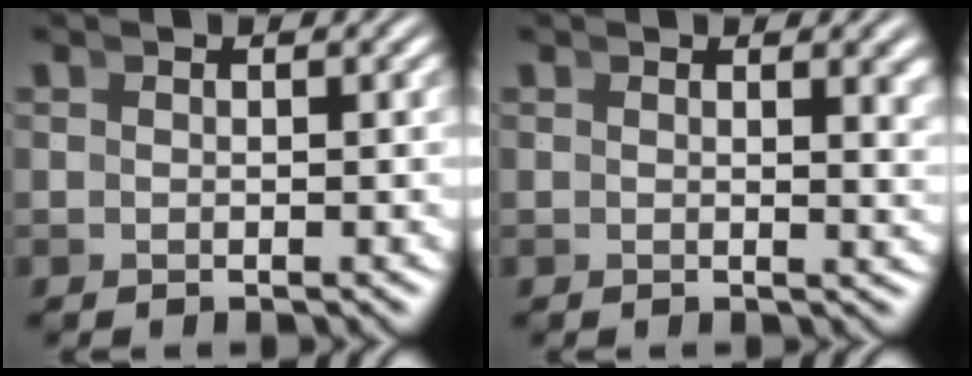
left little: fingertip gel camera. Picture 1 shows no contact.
{"total": 1.3, "force": [0.8, -0.3, 1.0], "torque": [-0.010, -0.005, 0.011]}